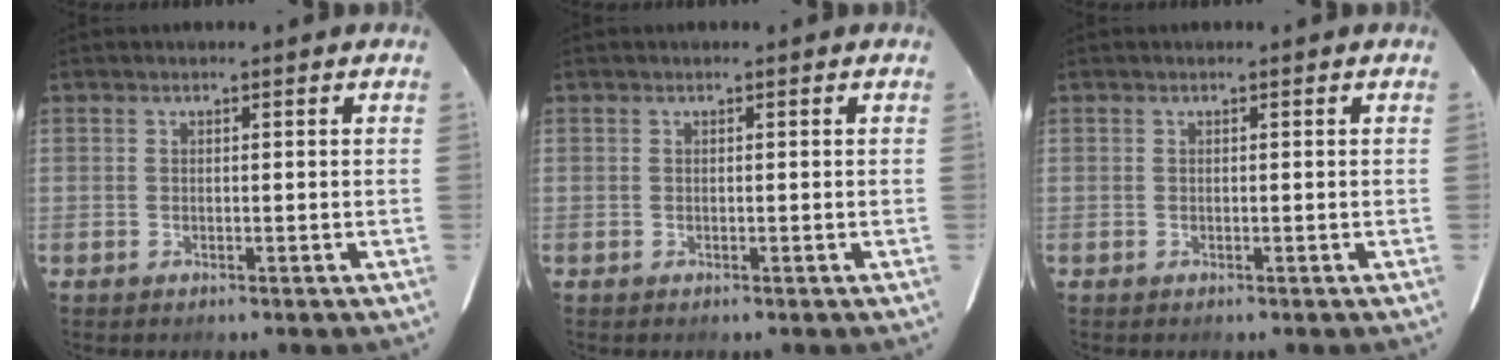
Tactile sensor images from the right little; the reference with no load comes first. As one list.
[{"total": 0.0}, {"total": 0.0}]